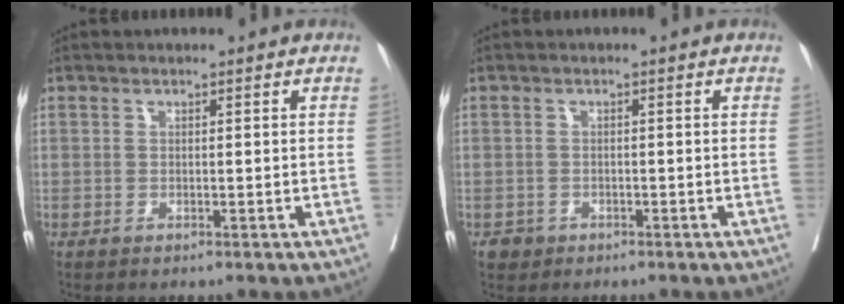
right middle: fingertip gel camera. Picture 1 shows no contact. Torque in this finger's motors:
{"motor_torque": [0.17, -0.13, -0.02, -0.01]}